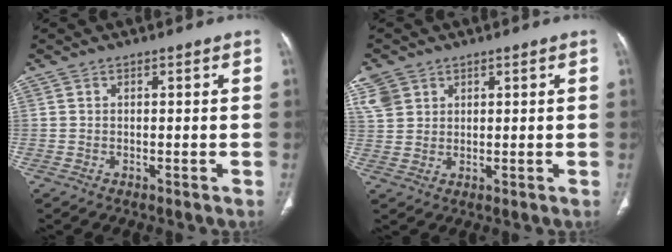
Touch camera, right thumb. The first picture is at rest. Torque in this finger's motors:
{"motor_torque": [0.06, 0.50, 0.54, 0.61, 0.07]}